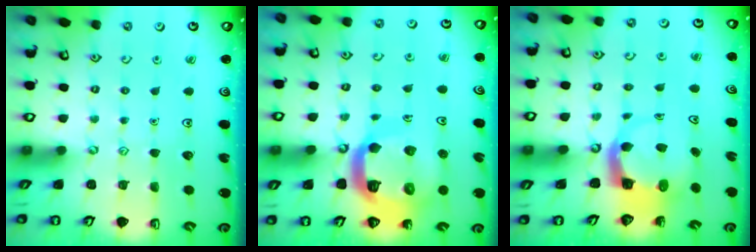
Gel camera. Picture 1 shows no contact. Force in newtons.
{"total": 16.2, "press": 16.1, "slide": 1.8}
{"total": 5.3, "press": 5.3, "slide": 0.6}